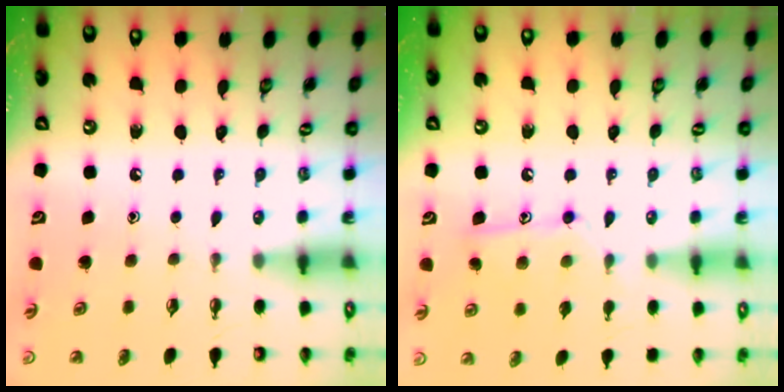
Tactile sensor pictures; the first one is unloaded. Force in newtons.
{"total": 11.7, "press": 11.7, "slide": 0.6}